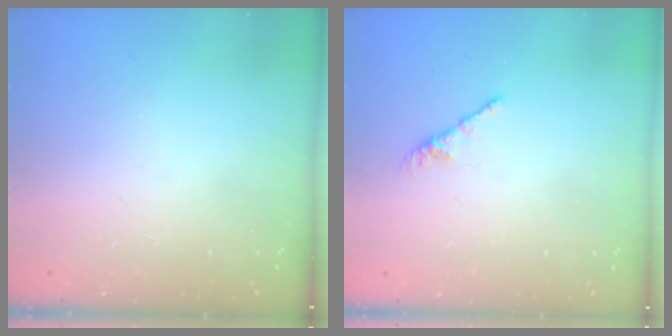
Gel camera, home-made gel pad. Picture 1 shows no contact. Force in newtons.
{"total": 0.0}